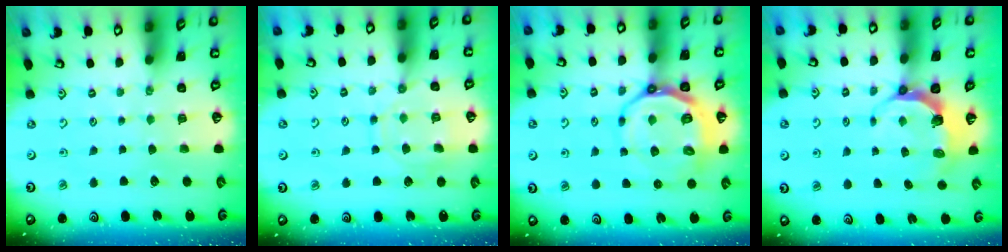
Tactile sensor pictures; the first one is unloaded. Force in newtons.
{"total": 11.0, "press": 11.0, "slide": 0.8}
{"total": 14.4, "press": 14.0, "slide": 3.4}
{"total": 6.8, "press": 5.8, "slide": 3.6}